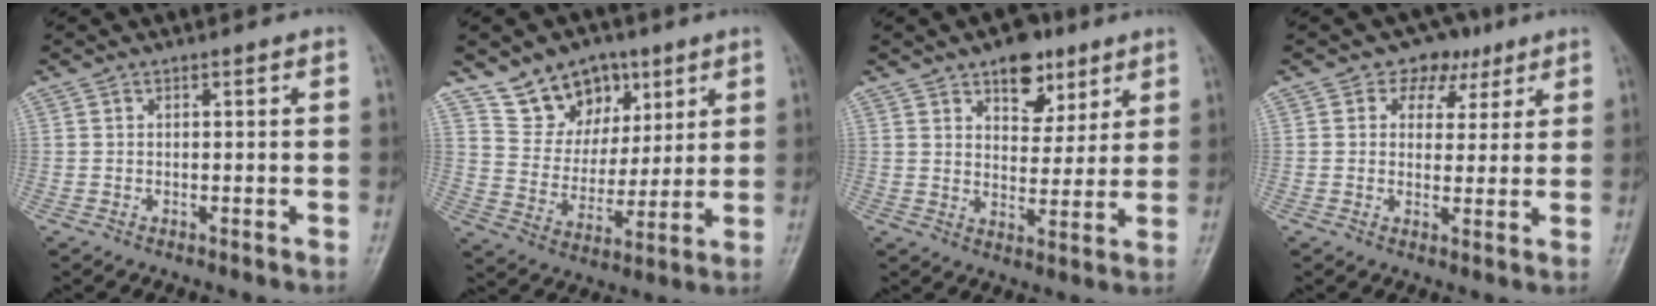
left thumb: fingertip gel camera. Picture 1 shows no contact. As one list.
[{"total": 12.0, "force": [7.7, 8.3, 3.9], "torque": [-0.020, -0.047, 0.142]}, {"total": 9.3, "force": [5.6, 5.5, 4.9], "torque": [-0.034, -0.026, 0.084]}, {"total": 5.9, "force": [3.2, 4.7, 1.6], "torque": [0.013, -0.005, 0.043]}]